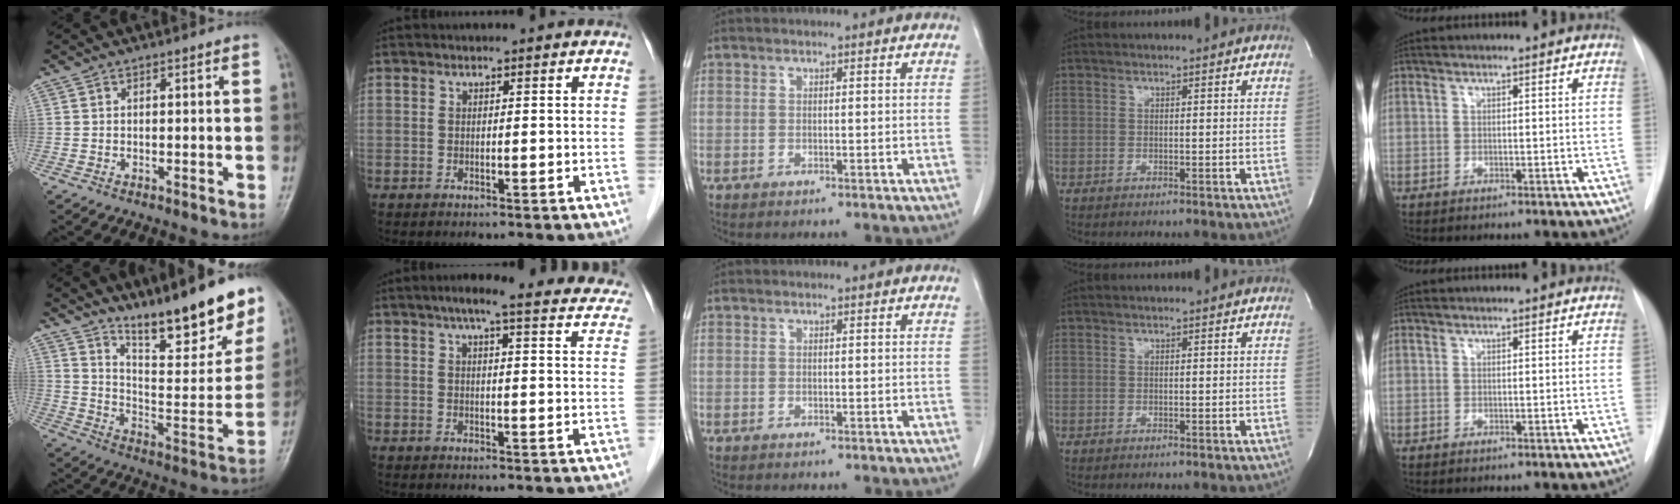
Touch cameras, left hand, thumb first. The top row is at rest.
{"thumb": {"total": 20.3, "force": [15.2, 5.0, 12.5], "torque": [-0.141, -0.098, 0.243]}, "index": {"total": 19.8, "force": [17.4, 2.9, 9.0], "torque": [-0.109, -0.003, 0.191]}}